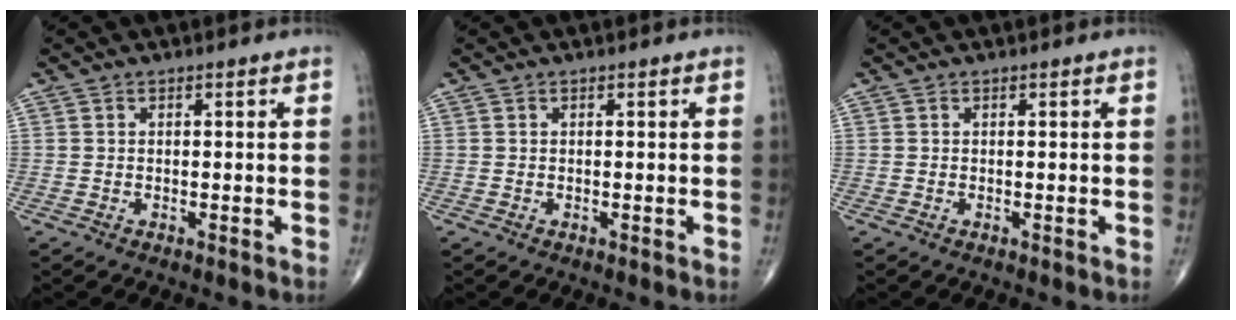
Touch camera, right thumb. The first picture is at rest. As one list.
[{"total": 0.0}, {"total": 0.0}]